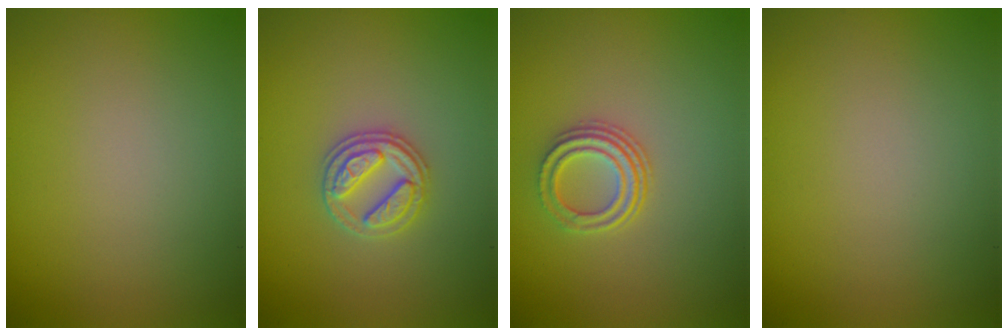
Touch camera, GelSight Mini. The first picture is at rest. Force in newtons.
{"total": 2.8, "press": 2.7, "slide": 0.8}
{"total": 3.0, "press": 2.2, "slide": 2.0}
{"total": 0.0}